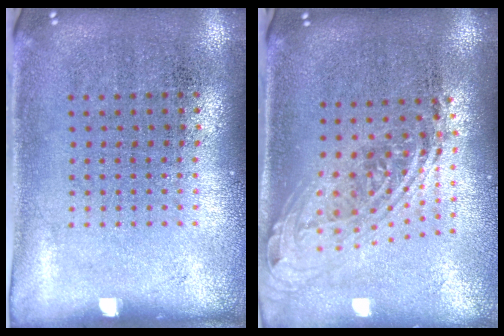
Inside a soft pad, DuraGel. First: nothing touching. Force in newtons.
{"total": 2.1, "press": 1.5, "slide": 1.4}